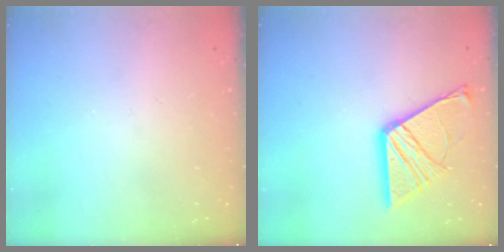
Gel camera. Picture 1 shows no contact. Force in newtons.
{"total": 14.5, "press": 14.5, "slide": 1.1}